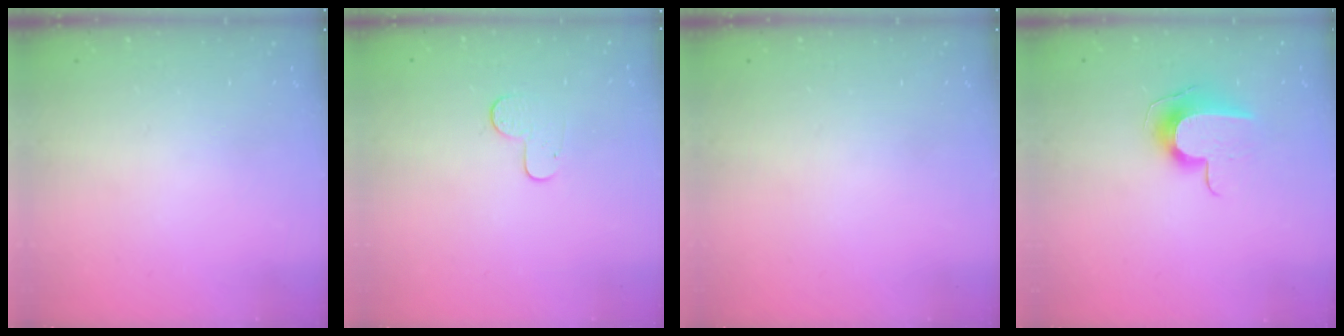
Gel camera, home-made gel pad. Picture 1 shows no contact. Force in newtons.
{"total": 5.9, "press": 5.9, "slide": 0.4}
{"total": 0.0}
{"total": 9.0, "press": 9.0, "slide": 0.5}